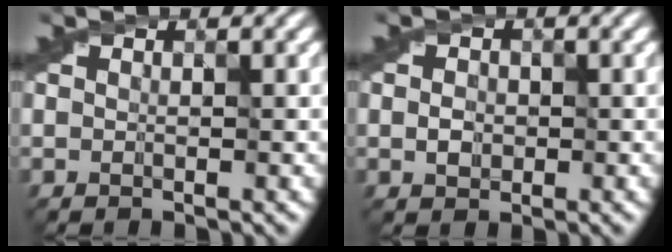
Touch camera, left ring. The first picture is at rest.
{"total": 1.4, "force": [-0.1, 1.2, 0.7], "torque": [-0.014, 0.002, -0.006]}